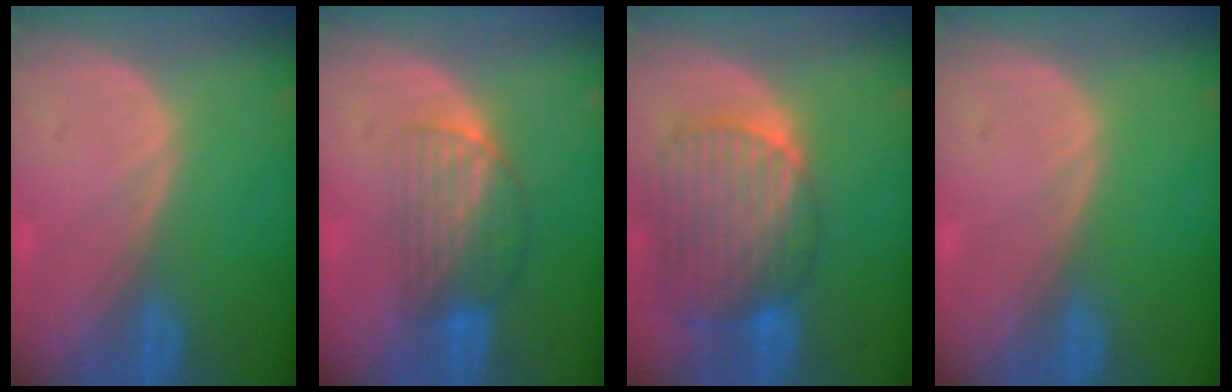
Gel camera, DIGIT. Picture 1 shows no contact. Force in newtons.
{"total": 6.6, "press": 5.8, "slide": 3.0}
{"total": 10.6, "press": 9.0, "slide": 5.6}
{"total": 0.0}